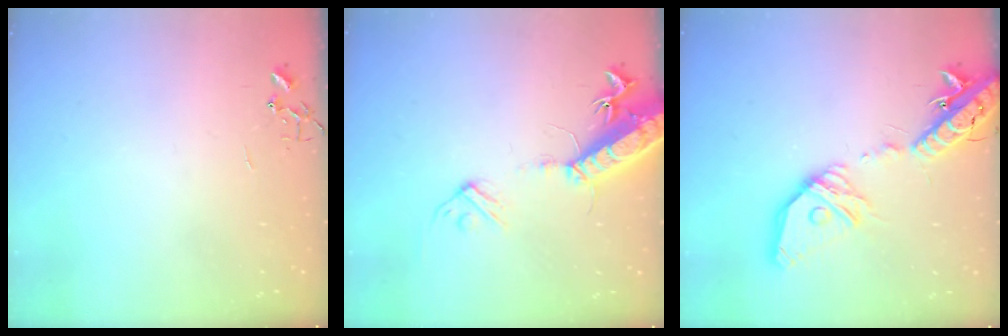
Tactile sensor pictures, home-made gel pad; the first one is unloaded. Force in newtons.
{"total": 17.3, "press": 16.8, "slide": 3.9}
{"total": 23.1, "press": 22.8, "slide": 3.6}